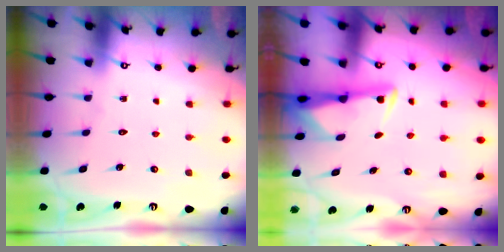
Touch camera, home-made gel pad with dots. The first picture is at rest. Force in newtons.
{"total": 3.0, "press": 3.0, "slide": 0.5}